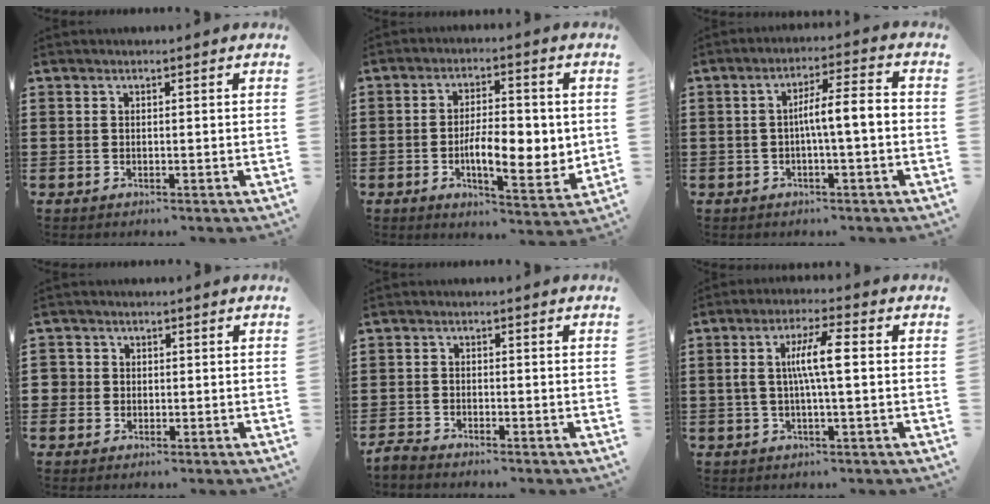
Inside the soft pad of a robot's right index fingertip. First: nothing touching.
{"total": 8.6, "force": [-1.1, 3.7, 7.7], "torque": [-0.110, 0.000, -0.022]}
{"total": 5.3, "force": [-0.8, 0.7, 5.2], "torque": [-0.096, 0.005, -0.020]}
{"total": 2.1, "force": [-0.2, 2.1, 0.2], "torque": [-0.013, 0.009, -0.006]}
{"total": 2.0, "force": [-2.0, 0.3, 0.0], "torque": [-0.006, 0.004, -0.044]}
{"total": 6.6, "force": [0.3, 1.1, 6.5], "torque": [-0.122, 0.005, 0.000]}